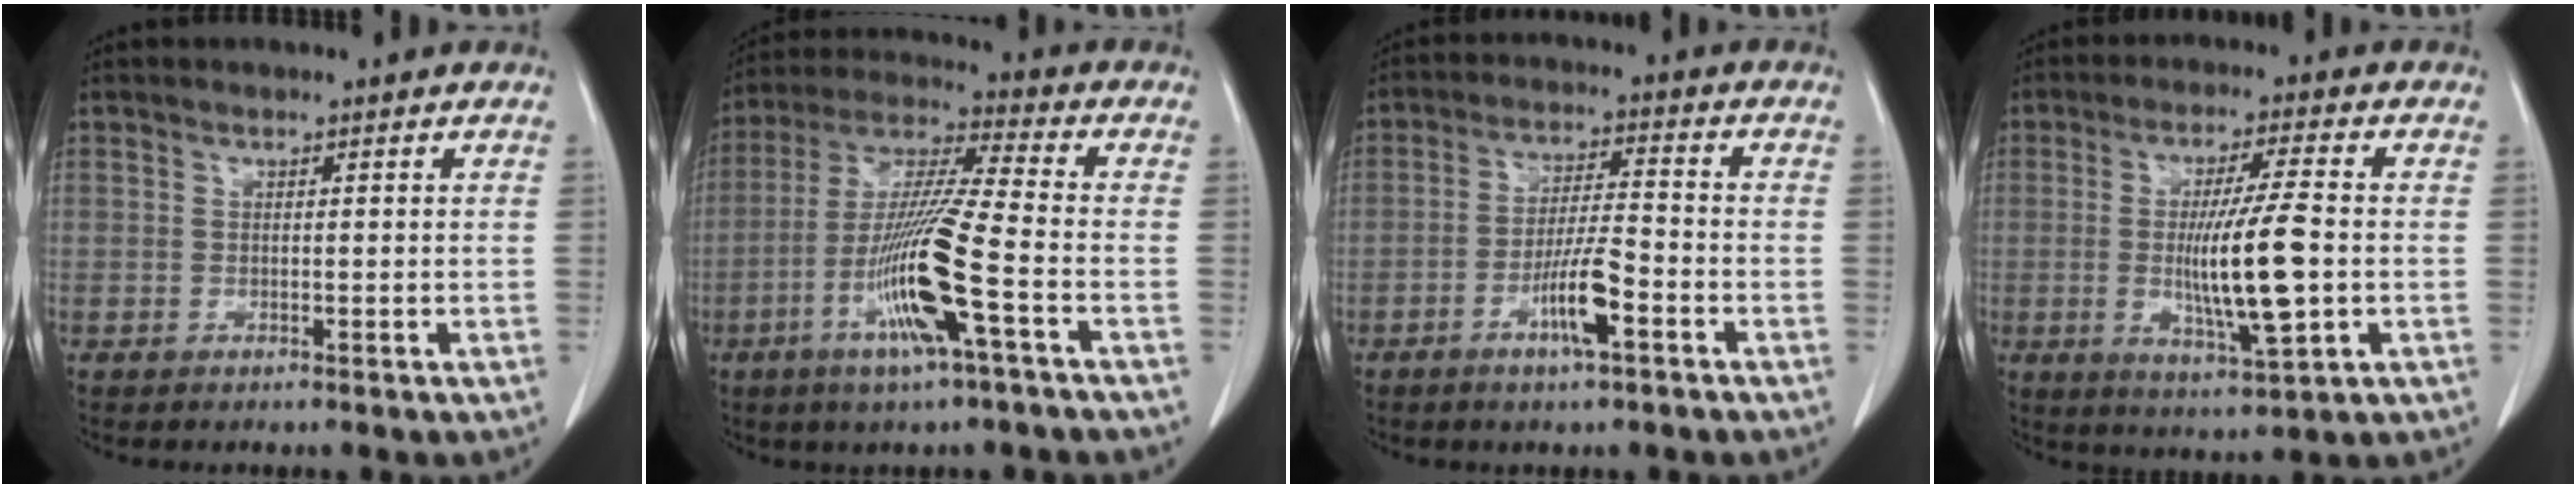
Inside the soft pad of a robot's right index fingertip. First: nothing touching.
{"total": 14.2, "force": [-5.2, -0.2, 13.2], "torque": [-0.268, -0.012, -0.103]}
{"total": 7.4, "force": [-3.5, 0.7, 6.5], "torque": [-0.123, 0.000, -0.063]}
{"total": 11.5, "force": [-1.2, 0.7, 11.4], "torque": [-0.205, -0.016, -0.019]}